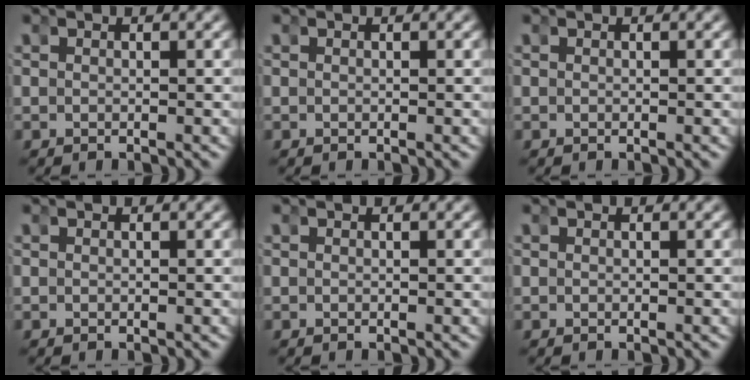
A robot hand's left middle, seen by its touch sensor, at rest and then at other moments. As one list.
[{"total": 0.0}, {"total": 0.0}, {"total": 0.0}, {"total": 0.0}, {"total": 0.0}]